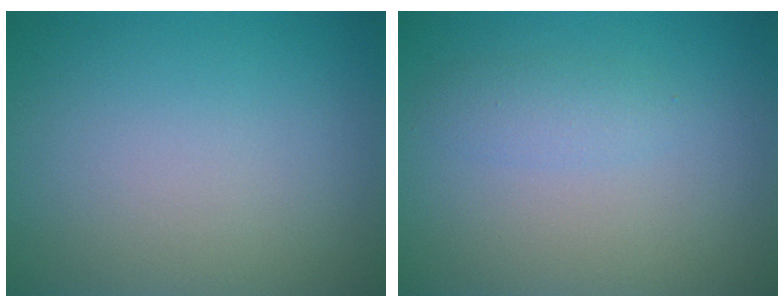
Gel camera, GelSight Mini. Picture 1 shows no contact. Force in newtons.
{"total": 1.5, "press": 1.5, "slide": 0.1}